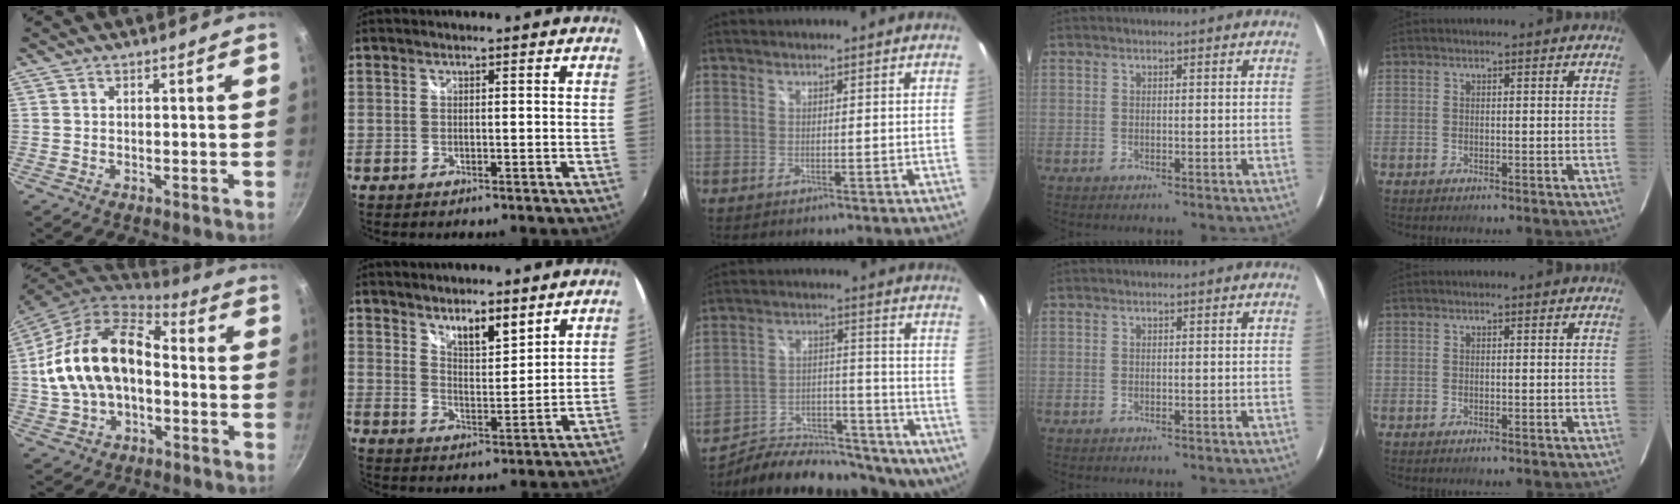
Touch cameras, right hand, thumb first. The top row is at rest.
{"thumb": {"total": 16.9, "force": [-1.6, 10.5, 13.1], "torque": [-0.226, 0.044, -0.039]}, "index": {"total": 6.6, "force": [5.2, 1.8, 3.6], "torque": [-0.050, 0.001, 0.089]}, "middle": {"total": 23.8, "force": [-18.2, 9.5, 12.0], "torque": [-0.202, -0.010, -0.251]}}